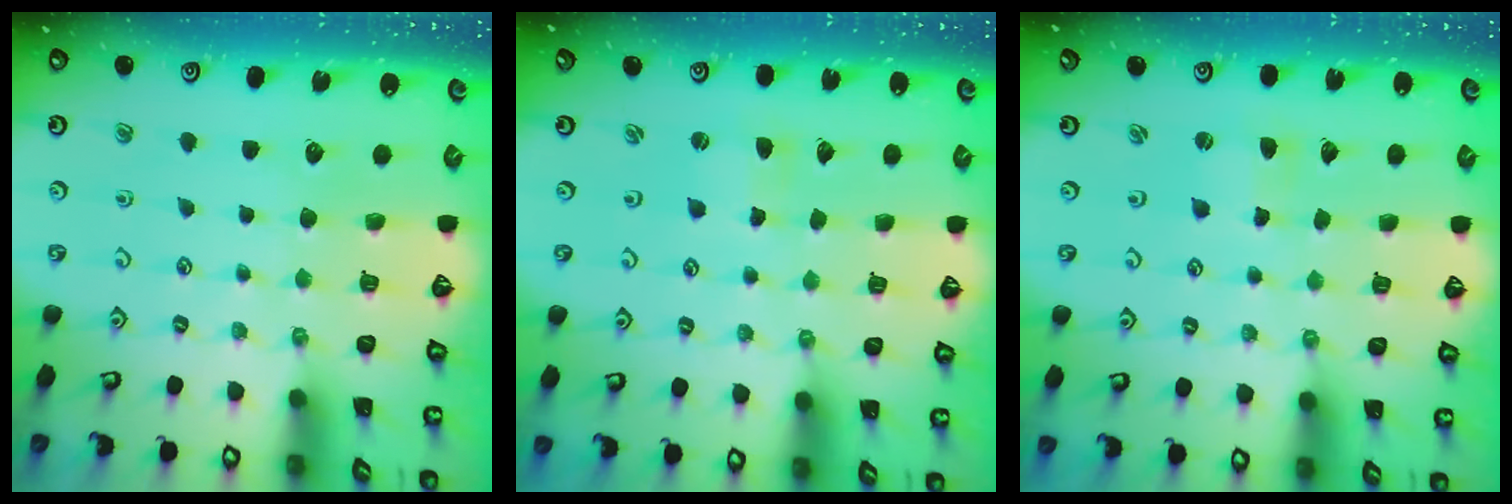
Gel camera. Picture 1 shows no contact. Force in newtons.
{"total": 2.6, "press": 2.5, "slide": 0.4}
{"total": 2.6, "press": 2.5, "slide": 0.4}